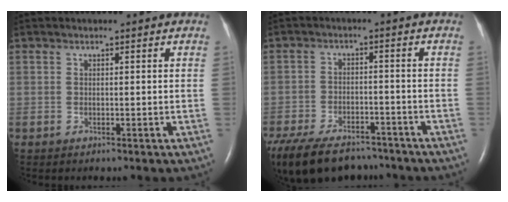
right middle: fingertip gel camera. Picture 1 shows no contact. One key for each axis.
{"total": 18.9, "fx": -14.5, "fy": 8.5, "fz": 8.6, "tx": -0.237, "ty": -0.028, "tz": -0.211}